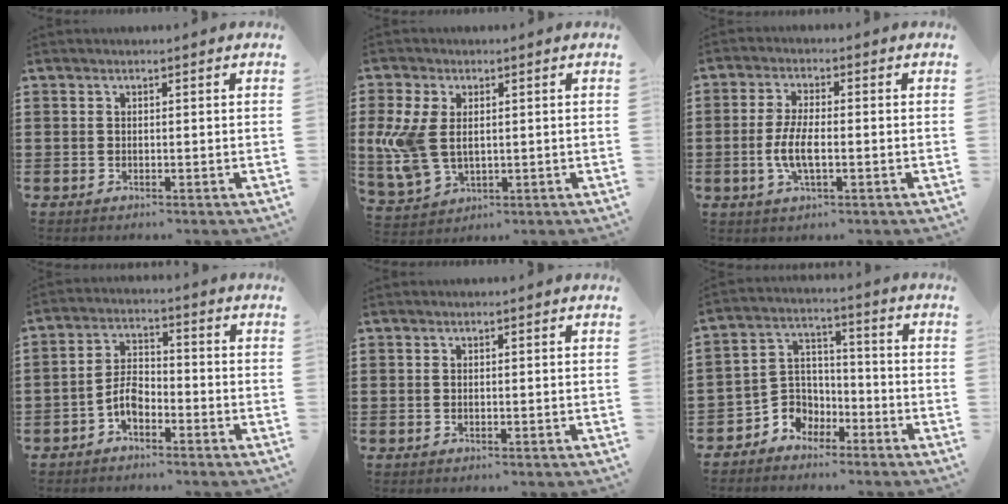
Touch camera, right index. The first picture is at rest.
{"total": 8.0, "force": [0.6, 5.1, 6.1], "torque": [-0.160, 0.000, 0.008]}
{"total": 5.4, "force": [-1.2, 1.7, 4.9], "torque": [-0.113, -0.005, -0.029]}
{"total": 4.5, "force": [-2.4, 2.4, 3.0], "torque": [-0.076, 0.003, -0.052]}
{"total": 0.0}
{"total": 4.7, "force": [-2.9, 3.7, -0.5], "torque": [-0.017, 0.001, -0.063]}